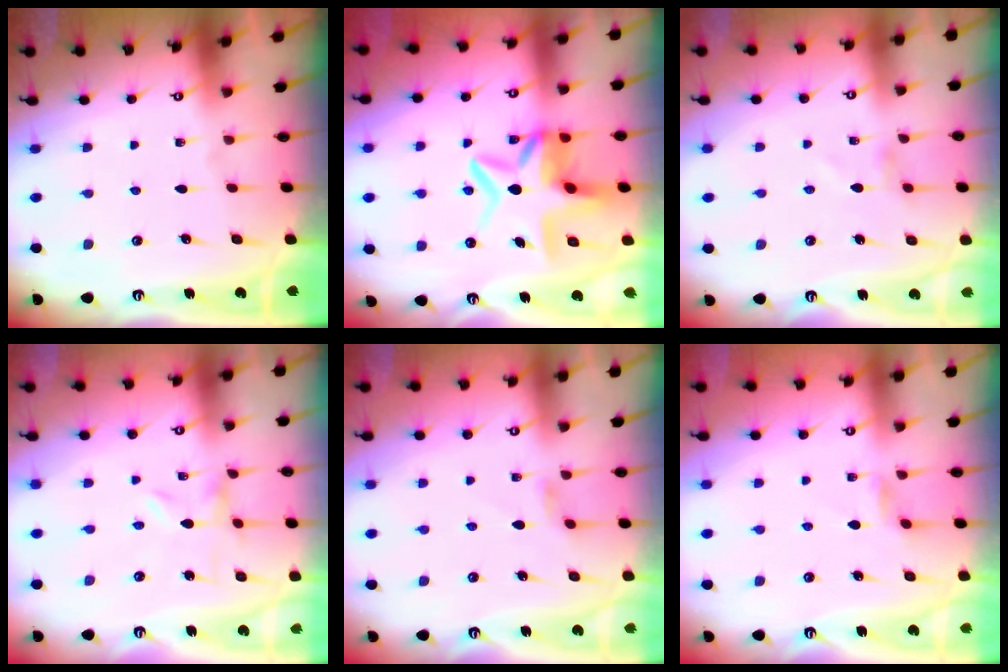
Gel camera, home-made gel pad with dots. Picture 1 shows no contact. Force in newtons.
{"total": 10.3, "press": 9.8, "slide": 3.2}
{"total": 1.2, "press": 1.2, "slide": 0.3}
{"total": 0.0}
{"total": 2.5, "press": 2.4, "slide": 0.4}
{"total": 2.8, "press": 2.7, "slide": 0.5}